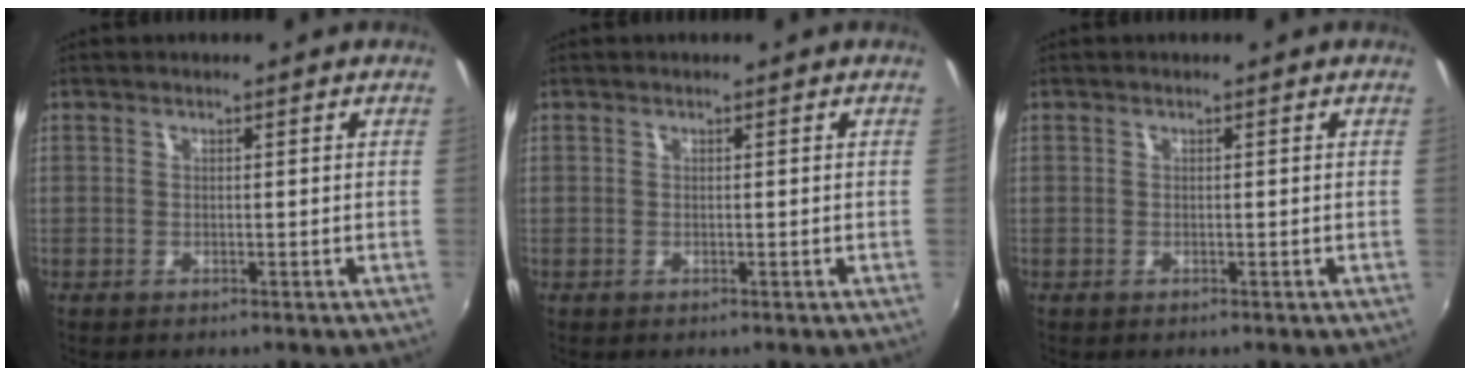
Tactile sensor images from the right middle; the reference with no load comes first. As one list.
[{"total": 0.0}, {"total": 0.0}]